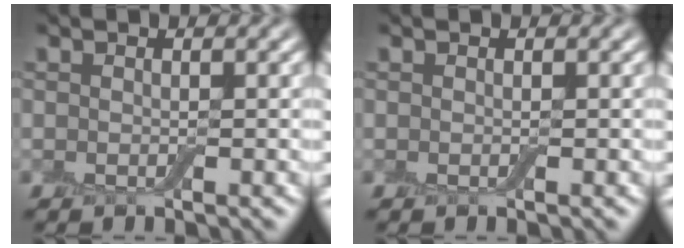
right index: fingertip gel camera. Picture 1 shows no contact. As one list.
[{"total": 0.0}]